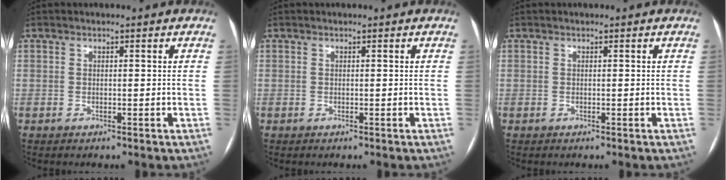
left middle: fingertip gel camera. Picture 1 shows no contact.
{"total": 0.0}
{"total": 0.0}